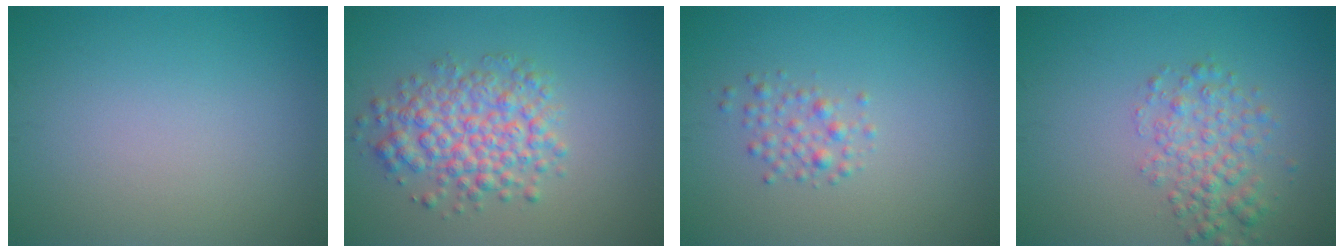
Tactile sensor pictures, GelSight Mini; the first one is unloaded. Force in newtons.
{"total": 5.0, "press": 5.0, "slide": 0.2}
{"total": 1.6, "press": 1.6, "slide": 0.1}
{"total": 3.4, "press": 3.4, "slide": 0.1}